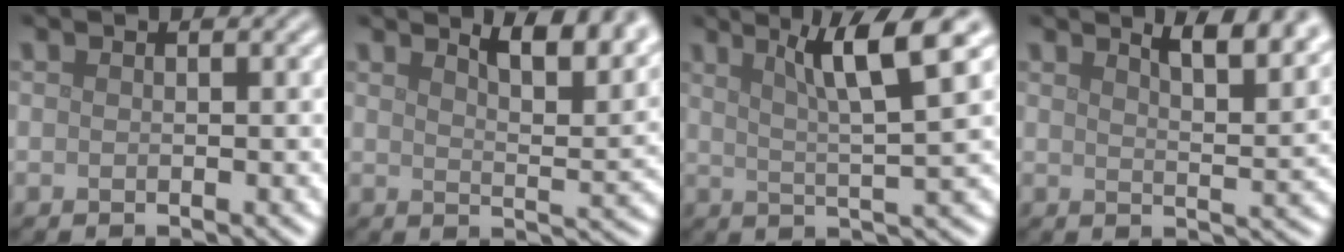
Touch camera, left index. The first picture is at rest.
{"total": 5.9, "force": [4.2, 1.8, 3.8], "torque": [-0.042, 0.009, 0.049]}
{"total": 6.6, "force": [3.2, 0.7, 5.8], "torque": [-0.086, 0.009, 0.055]}
{"total": 6.0, "force": [4.2, 1.8, 3.9], "torque": [-0.035, 0.021, 0.039]}